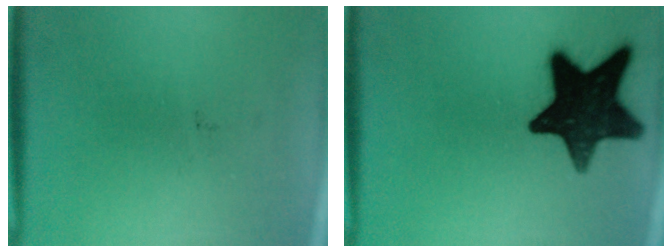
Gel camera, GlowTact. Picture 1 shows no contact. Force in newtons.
{"total": 16.8}